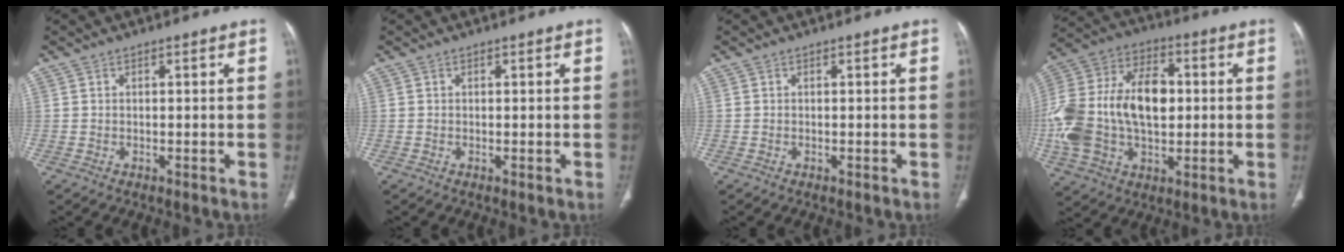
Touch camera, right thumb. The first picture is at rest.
{"total": 0.0}
{"total": 0.0}
{"total": 23.5, "force": [-0.1, 14.8, 18.3], "torque": [-0.374, 0.020, 0.001]}